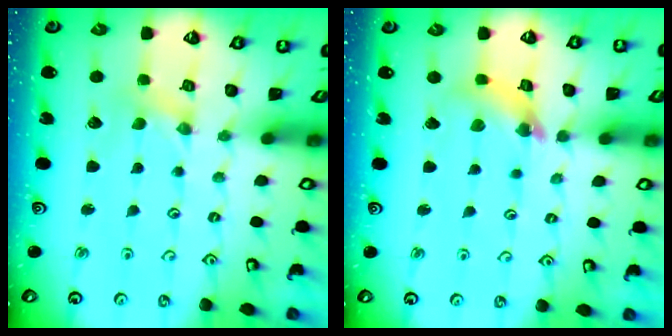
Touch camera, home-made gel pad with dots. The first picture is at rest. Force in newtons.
{"total": 9.0, "press": 8.9, "slide": 1.0}